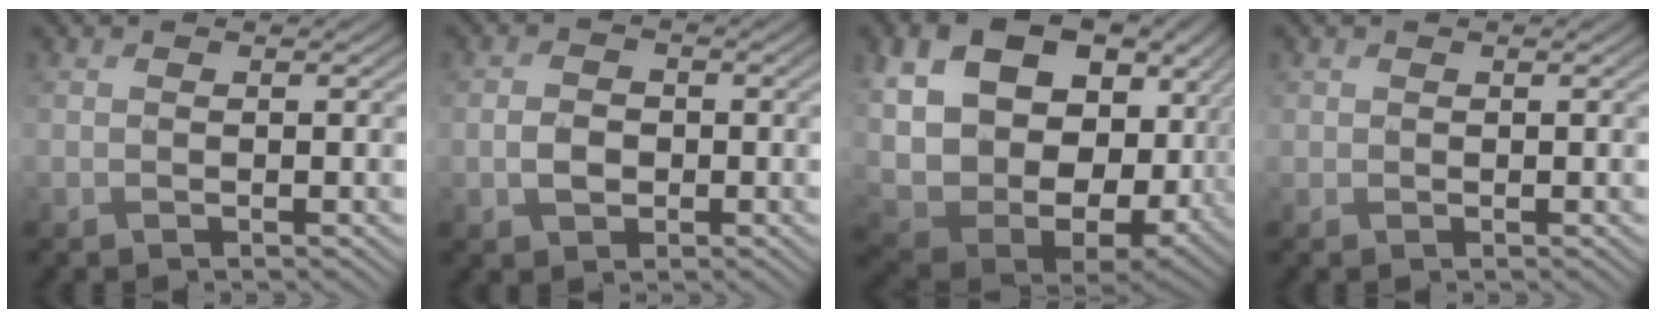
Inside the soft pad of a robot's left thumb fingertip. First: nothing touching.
{"total": 2.6, "force": [-0.9, 2.2, 1.2], "torque": [-0.025, -0.006, -0.023]}
{"total": 18.3, "force": [3.0, 13.2, 12.4], "torque": [-0.248, -0.023, 0.095]}
{"total": 0.6, "force": [0.2, 0.3, -0.4], "torque": [0.008, -0.004, 0.007]}